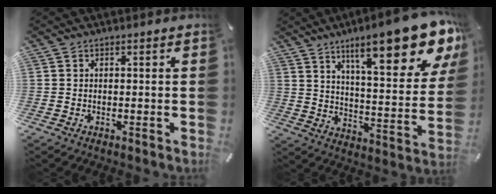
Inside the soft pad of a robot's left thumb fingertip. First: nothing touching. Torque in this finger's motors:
{"motor_torque": [1.02, 0.99, 2.56, -0.22, 0.32]}